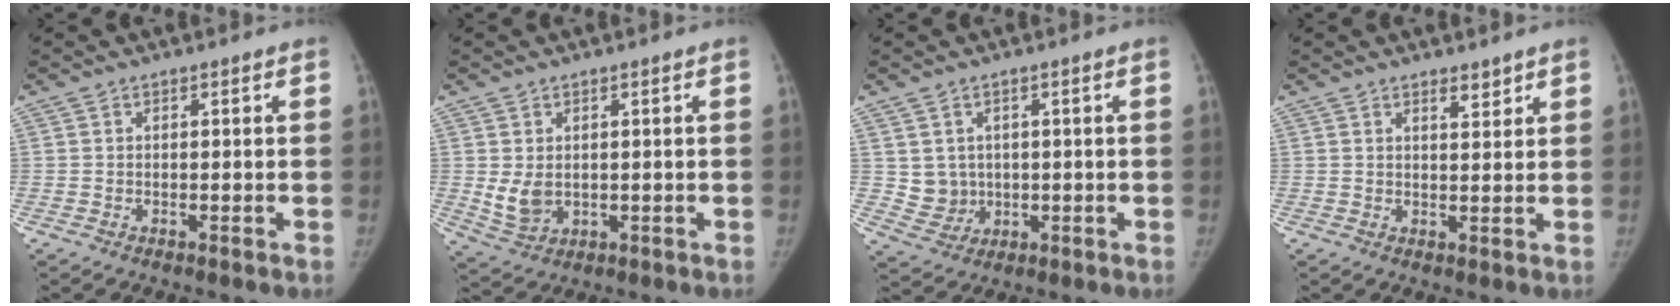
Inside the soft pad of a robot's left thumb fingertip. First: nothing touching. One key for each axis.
{"total": 4.8, "fx": 0.3, "fy": 3.5, "fz": 3.3, "tx": -0.051, "ty": -0.012, "tz": 0.020}
{"total": 4.6, "fx": 0.7, "fy": 4.3, "fz": 1.4, "tx": -0.006, "ty": -0.006, "tz": 0.024}
{"total": 2.6, "fx": 2.0, "fy": 0.9, "fz": 1.3, "tx": -0.013, "ty": -0.016, "tz": 0.033}